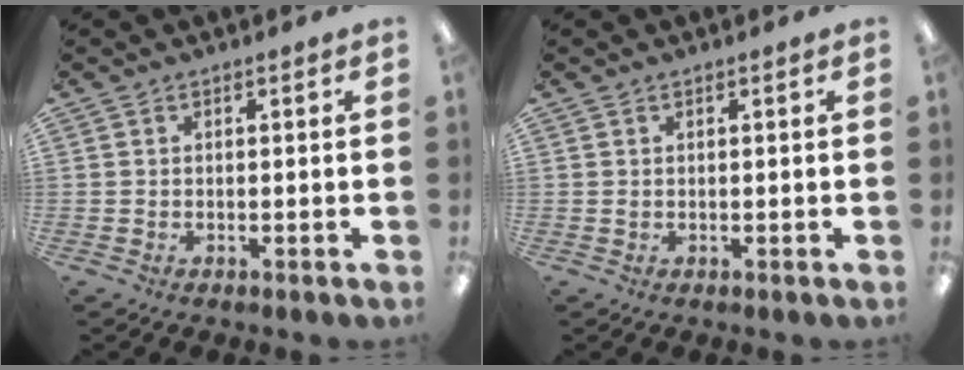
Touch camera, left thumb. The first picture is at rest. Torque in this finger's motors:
{"motor_torque": [0.06, 0.24, 0.04, 0.05, -0.01]}